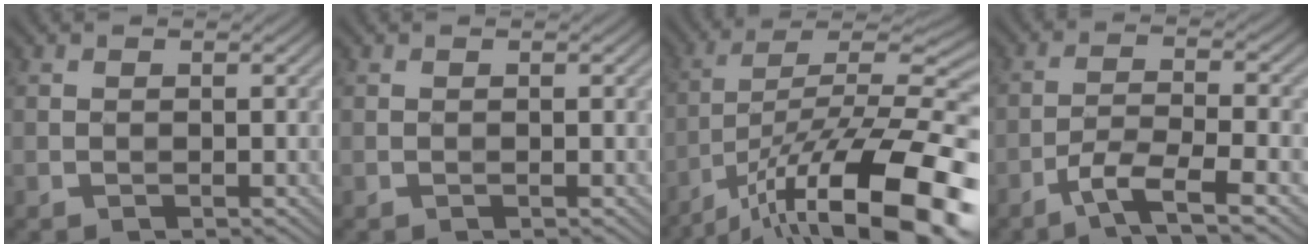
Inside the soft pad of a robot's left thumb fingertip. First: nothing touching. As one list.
[{"total": 0.0}, {"total": 19.1, "force": [-10.4, 6.1, 14.9], "torque": [-0.249, -0.010, -0.168]}, {"total": 6.7, "force": [-4.2, 1.3, 5.1], "torque": [-0.101, 0.002, -0.081]}]